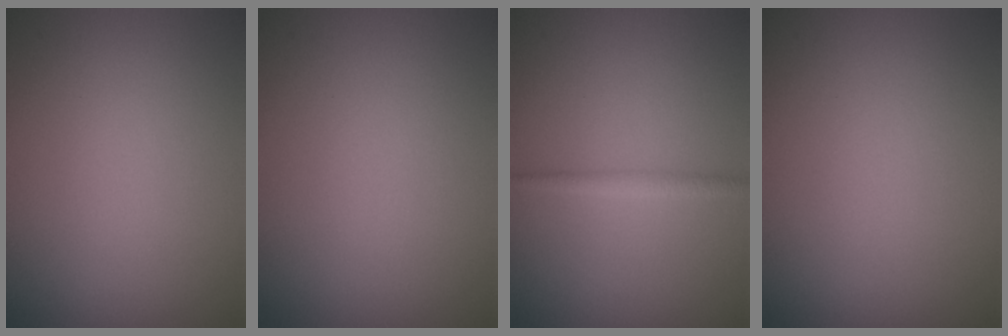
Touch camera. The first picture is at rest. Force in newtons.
{"total": 0.0}
{"total": 1.2, "press": 1.2, "slide": 0.1}
{"total": 0.0}